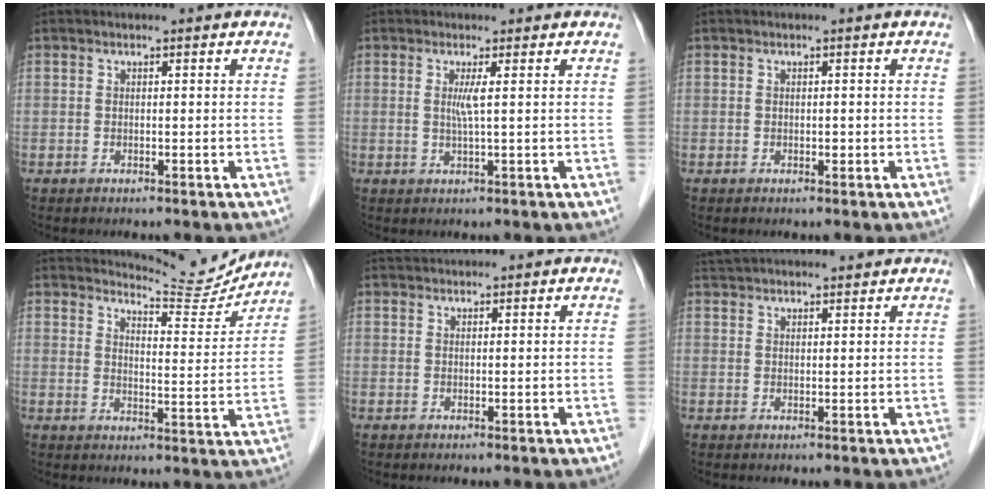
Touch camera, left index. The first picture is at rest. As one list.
[{"total": 2.0, "force": [0.4, -0.5, 1.9], "torque": [-0.041, -0.004, 0.010]}, {"total": 0.5, "force": [-0.1, 0.3, 0.4], "torque": [-0.008, 0.001, -0.003]}, {"total": 8.5, "force": [8.5, 0.2, -0.3], "torque": [-0.003, -0.025, 0.114]}, {"total": 1.3, "force": [1.3, -0.1, 0.2], "torque": [-0.005, 0.018, 0.031]}, {"total": 8.8, "force": [8.0, 1.5, 3.3], "torque": [-0.050, 0.035, 0.123]}]